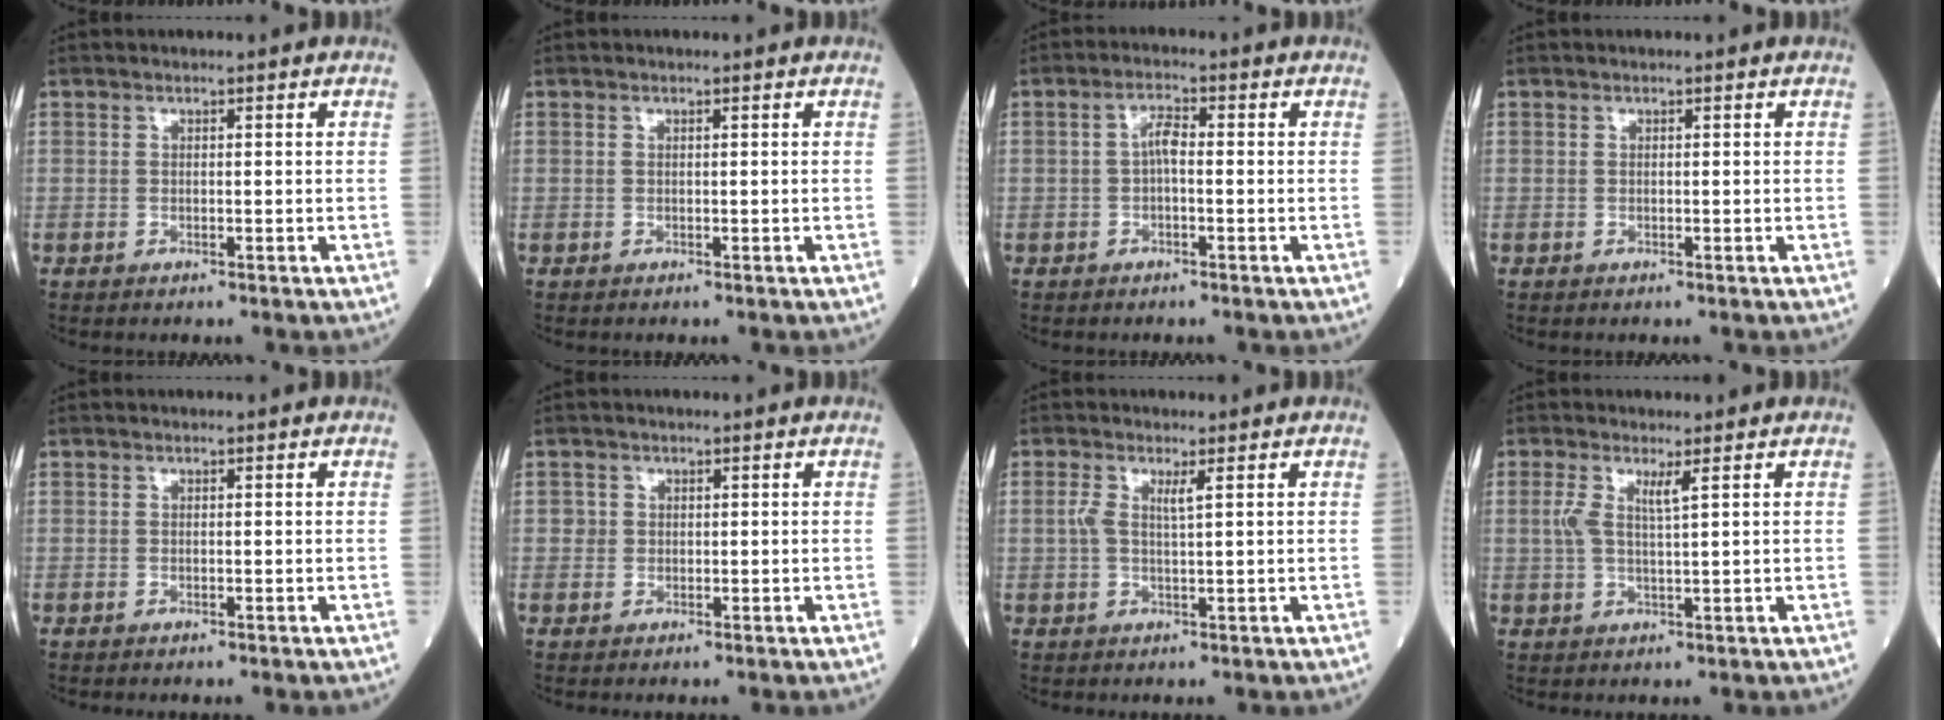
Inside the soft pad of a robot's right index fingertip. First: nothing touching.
{"total": 0.0}
{"total": 2.7, "force": [-0.3, 0.8, 2.6], "torque": [-0.046, 0.007, -0.006]}
{"total": 0.0}
{"total": 0.0}
{"total": 1.3, "force": [0.2, 1.2, 0.1], "torque": [0.007, 0.002, 0.000]}
{"total": 2.8, "force": [0.9, 0.2, 2.7], "torque": [-0.061, 0.008, 0.018]}
{"total": 3.4, "force": [1.3, 0.1, 3.1], "torque": [-0.070, 0.005, 0.026]}